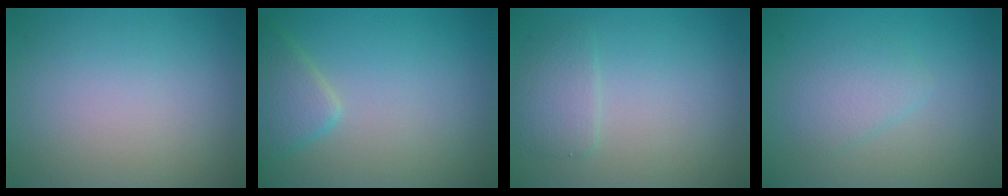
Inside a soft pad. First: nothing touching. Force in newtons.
{"total": 2.7, "press": 2.7, "slide": 0.2}
{"total": 2.0, "press": 2.0, "slide": 0.2}
{"total": 2.0, "press": 2.0, "slide": 0.1}